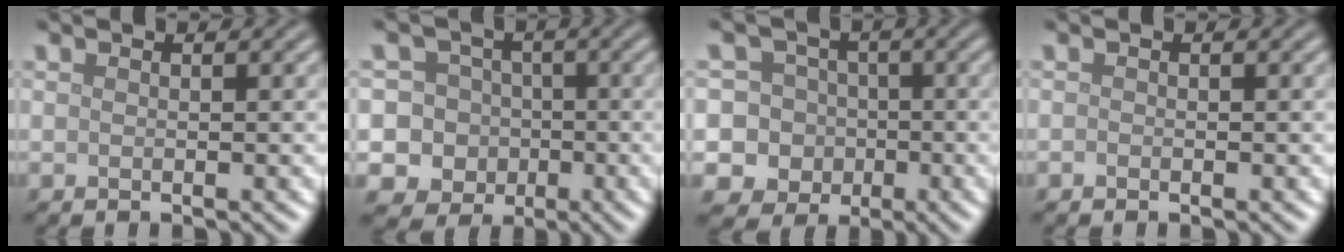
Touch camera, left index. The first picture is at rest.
{"total": 9.8, "force": [-1.9, 9.3, 2.4], "torque": [-0.048, 0.017, -0.063]}
{"total": 10.2, "force": [-1.8, 9.8, 2.4], "torque": [-0.058, 0.017, -0.056]}
{"total": 0.0}